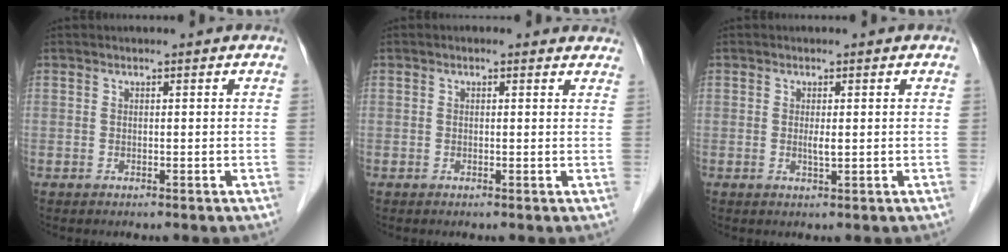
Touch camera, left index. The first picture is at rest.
{"total": 1.8, "force": [1.5, 1.0, 0.3], "torque": [0.003, 0.002, 0.003]}
{"total": 1.2, "force": [-0.1, 0.2, 1.2], "torque": [-0.024, -0.006, 0.000]}